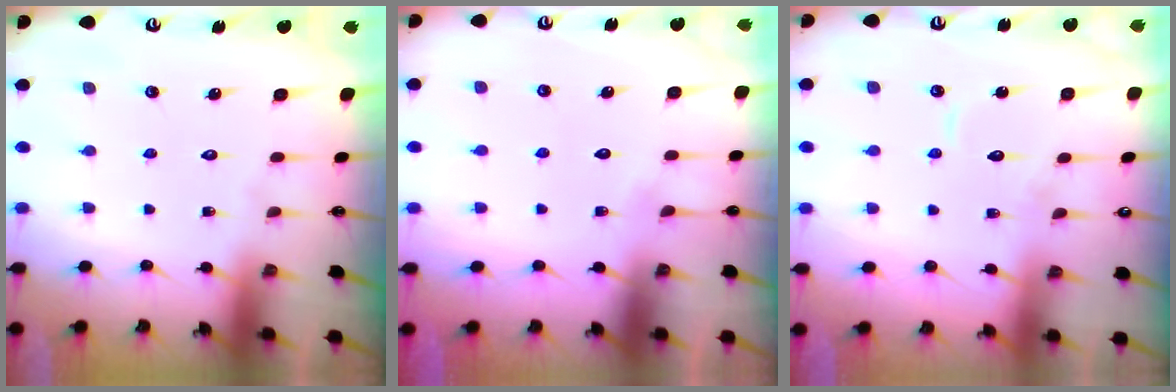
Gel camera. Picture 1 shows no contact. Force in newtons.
{"total": 2.9, "press": 2.9, "slide": 0.2}
{"total": 7.6, "press": 7.6, "slide": 0.5}